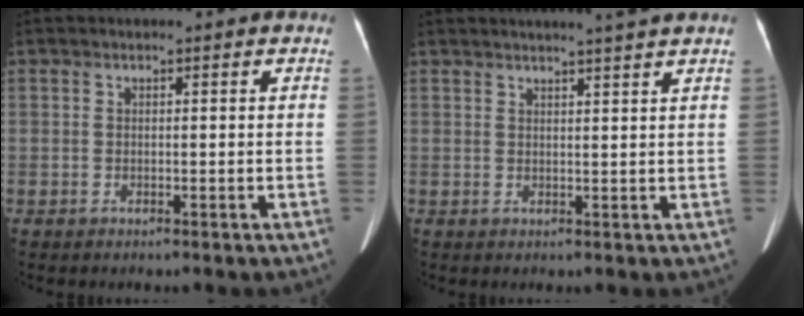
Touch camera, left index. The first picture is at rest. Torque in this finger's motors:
{"motor_torque": [-0.28, -0.37, 0.00, 0.00]}